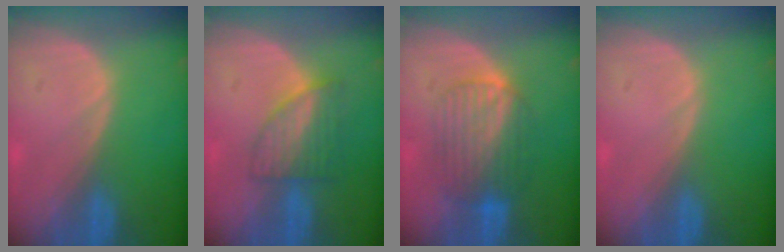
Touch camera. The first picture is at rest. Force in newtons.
{"total": 6.1, "press": 5.6, "slide": 2.4}
{"total": 6.7, "press": 6.7, "slide": 0.3}
{"total": 0.0}